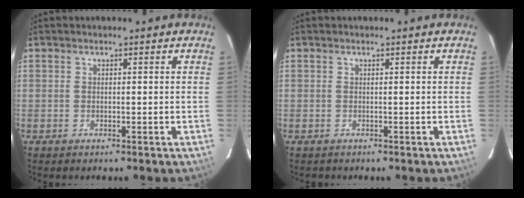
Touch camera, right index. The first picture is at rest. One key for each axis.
{"total": 0.0}